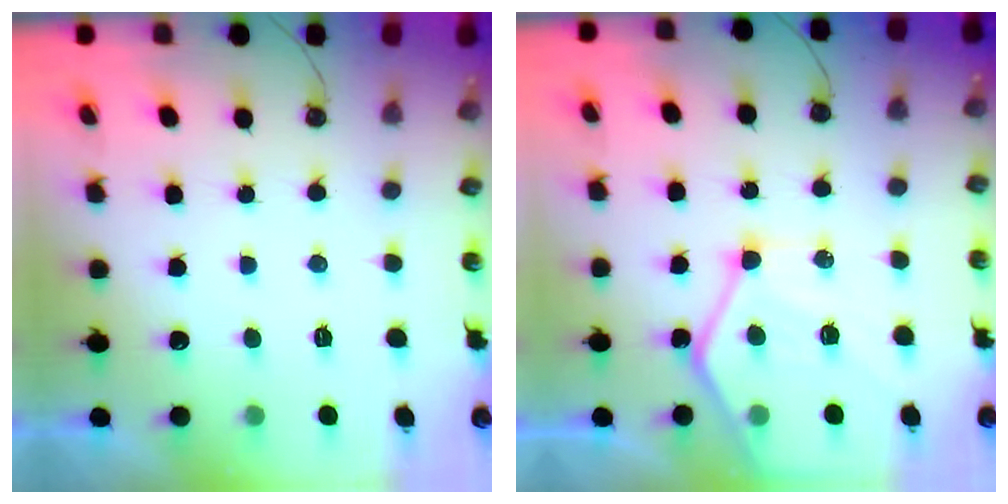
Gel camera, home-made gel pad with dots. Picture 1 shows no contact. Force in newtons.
{"total": 13.3, "press": 13.2, "slide": 1.1}